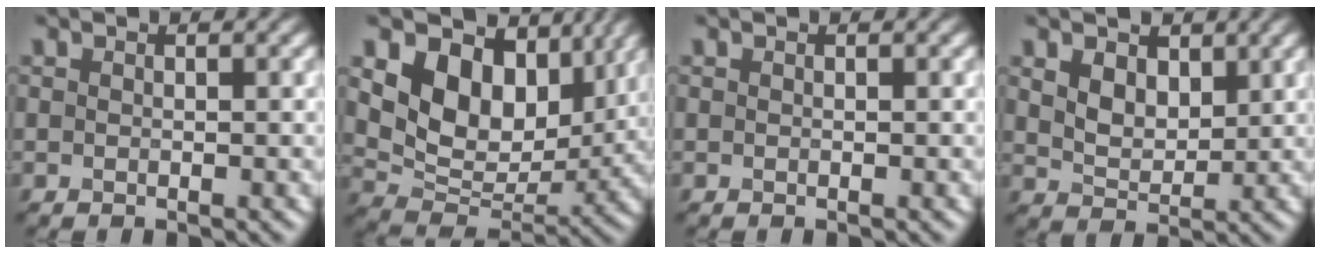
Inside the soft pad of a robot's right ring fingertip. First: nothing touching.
{"total": 10.6, "force": [4.1, 7.3, 6.6], "torque": [-0.126, -0.012, 0.077]}
{"total": 0.0}
{"total": 3.3, "force": [1.6, 2.1, 1.9], "torque": [-0.045, -0.004, 0.026]}